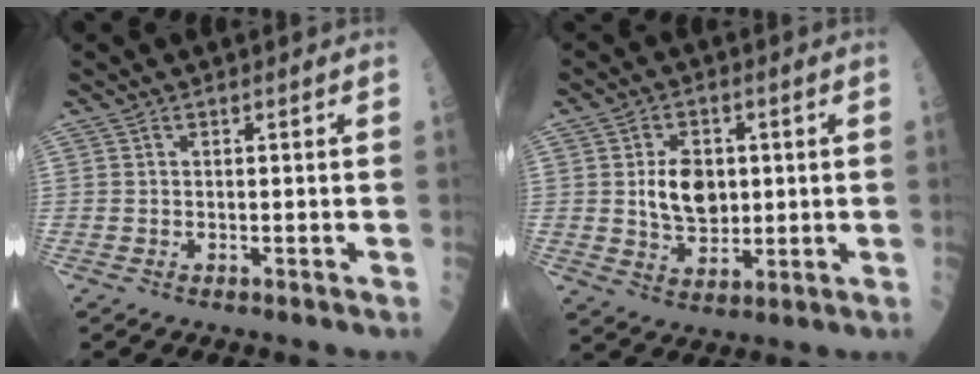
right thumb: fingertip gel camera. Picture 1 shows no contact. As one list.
[{"total": 8.5, "force": [1.1, 5.9, 6.1], "torque": [-0.073, -0.009, 0.024]}]